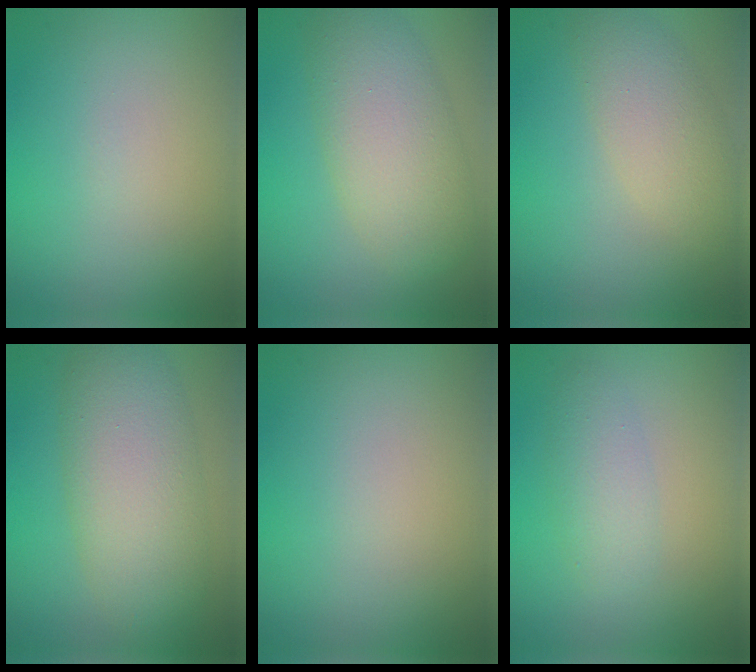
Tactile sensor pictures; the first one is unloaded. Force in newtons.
{"total": 6.7, "press": 6.7, "slide": 0.3}
{"total": 4.1, "press": 4.1, "slide": 0.3}
{"total": 7.3, "press": 7.3, "slide": 0.5}
{"total": 0.0}
{"total": 2.4, "press": 2.4, "slide": 0.0}